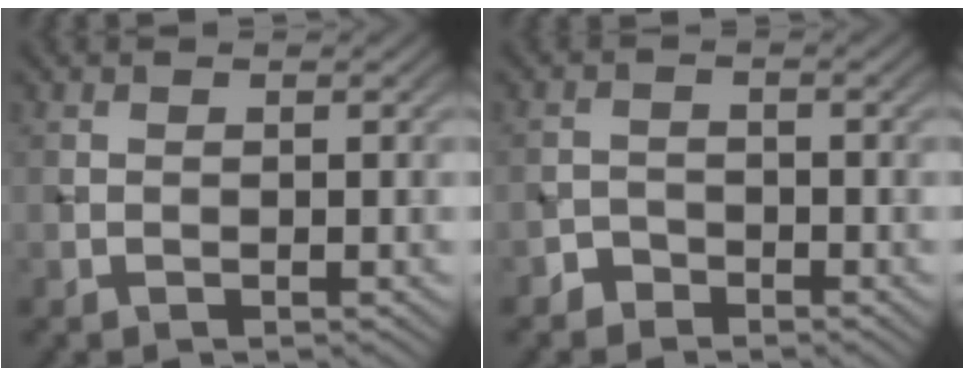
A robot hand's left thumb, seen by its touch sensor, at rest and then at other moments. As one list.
[{"total": 1.8, "force": [-1.4, 1.0, 0.2], "torque": [0.002, 0.003, -0.031]}]